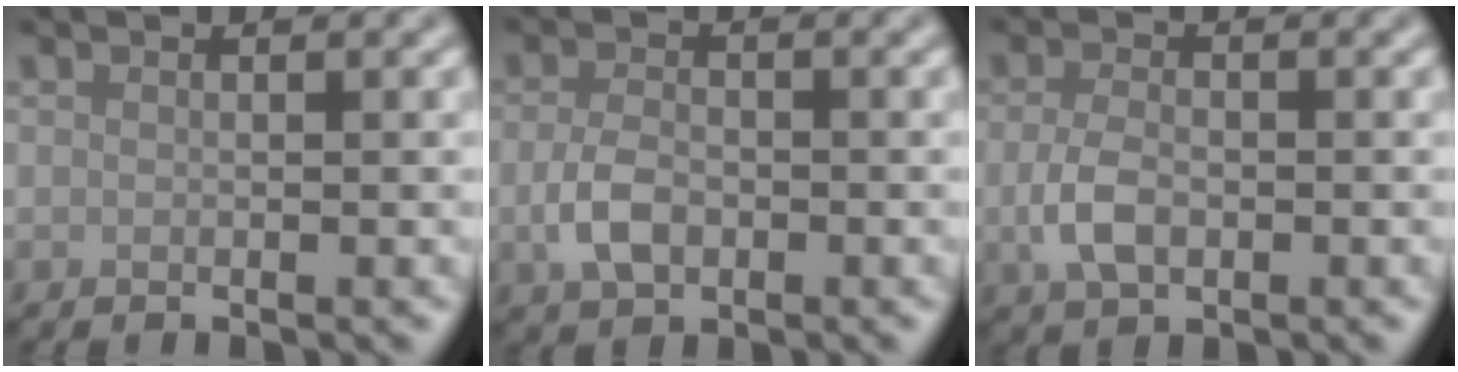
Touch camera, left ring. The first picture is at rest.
{"total": 3.0, "force": [-0.7, 2.0, 2.1], "torque": [-0.043, -0.002, -0.016]}
{"total": 3.0, "force": [-0.7, 1.8, 2.3], "torque": [-0.048, -0.003, -0.014]}